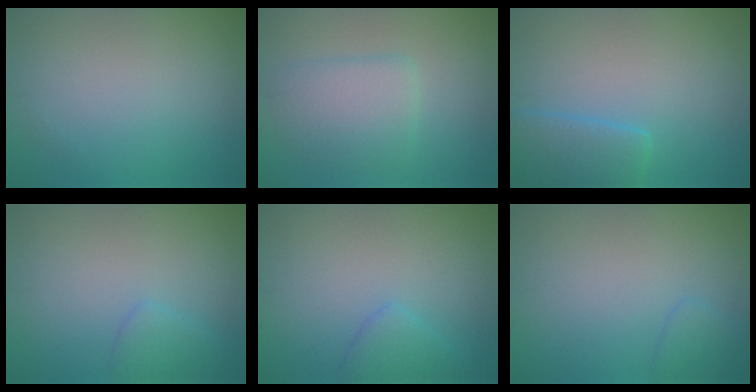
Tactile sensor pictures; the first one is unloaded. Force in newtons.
{"total": 3.3, "press": 3.3, "slide": 0.5}
{"total": 4.2, "press": 4.1, "slide": 0.4}
{"total": 1.6, "press": 1.6, "slide": 0.1}
{"total": 1.9, "press": 1.9, "slide": 0.2}
{"total": 1.5, "press": 1.4, "slide": 0.1}